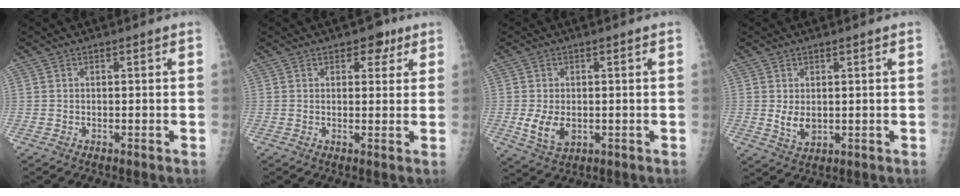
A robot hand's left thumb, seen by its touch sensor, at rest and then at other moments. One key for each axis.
{"total": 4.1, "fx": 2.4, "fy": 2.5, "fz": 2.2, "tx": -0.002, "ty": -0.008, "tz": 0.028}
{"total": 5.5, "fx": -0.5, "fy": 3.6, "fz": 4.1, "tx": -0.072, "ty": -0.012, "tz": 0.000}
{"total": 4.2, "fx": 0.9, "fy": 2.4, "fz": 3.3, "tx": -0.049, "ty": -0.015, "tz": 0.024}